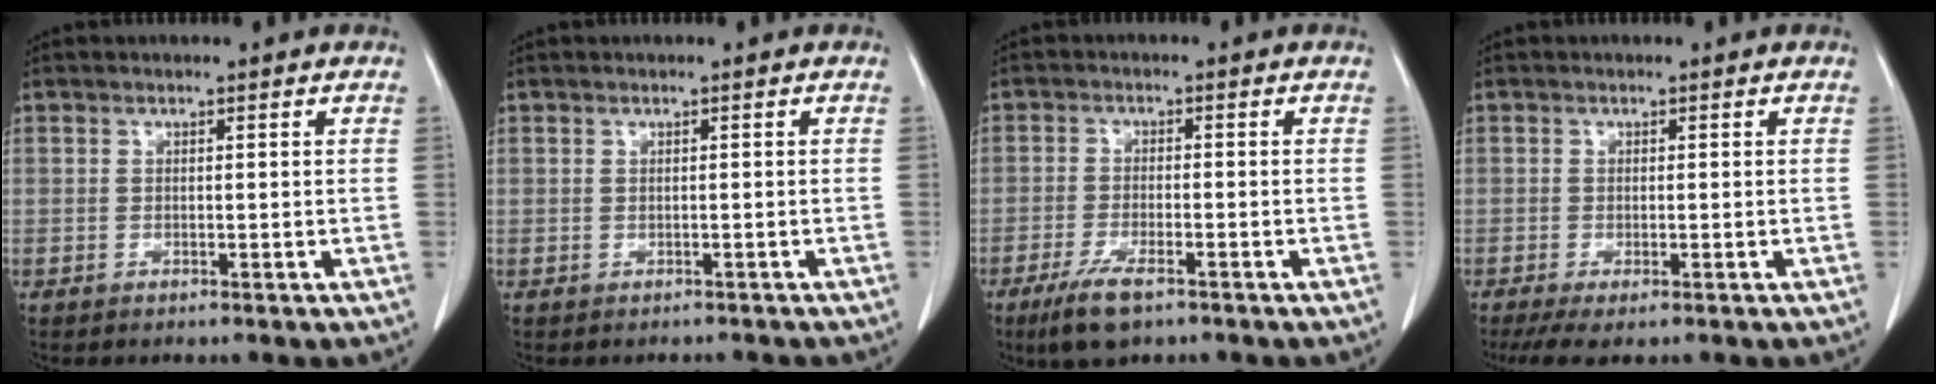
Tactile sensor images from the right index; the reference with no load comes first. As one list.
[{"total": 1.7, "force": [-1.5, 0.8, -0.1], "torque": [0.000, 0.000, -0.023]}, {"total": 6.3, "force": [-4.1, 1.4, 4.5], "torque": [-0.091, -0.012, -0.070]}, {"total": 4.5, "force": [-3.2, 0.9, 3.1], "torque": [-0.053, -0.013, -0.051]}]